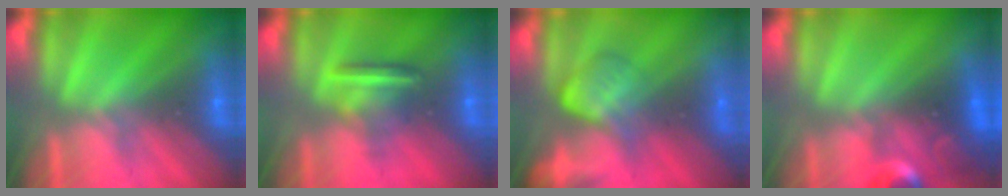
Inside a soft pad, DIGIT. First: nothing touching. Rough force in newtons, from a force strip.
{"total": 8.7}
{"total": 4.9}
{"total": 8.4}